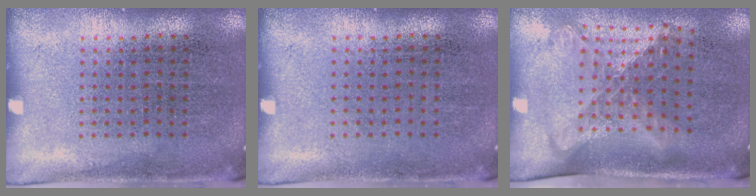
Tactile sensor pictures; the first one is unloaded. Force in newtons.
{"total": 0.0}
{"total": 1.7, "press": 1.4, "slide": 1.1}